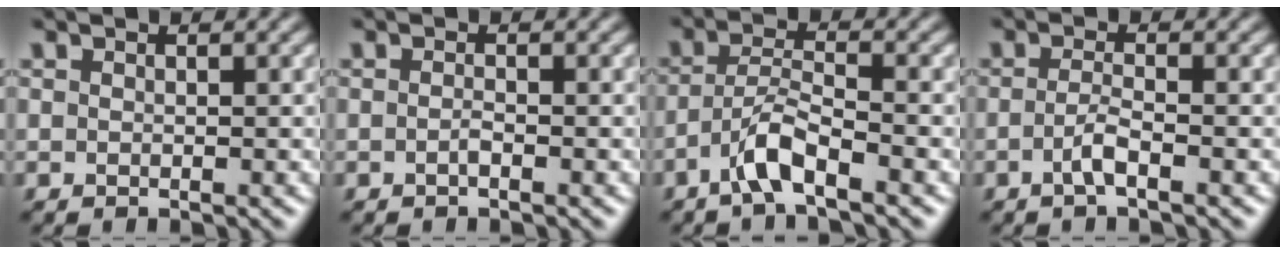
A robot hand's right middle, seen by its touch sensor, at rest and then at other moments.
{"total": 0.7, "force": [-0.3, 0.1, 0.6], "torque": [-0.016, 0.003, -0.006]}
{"total": 3.6, "force": [-2.2, 0.6, 2.7], "torque": [-0.056, 0.013, -0.051]}
{"total": 1.9, "force": [-0.8, 0.3, 1.7], "torque": [-0.036, 0.005, -0.021]}